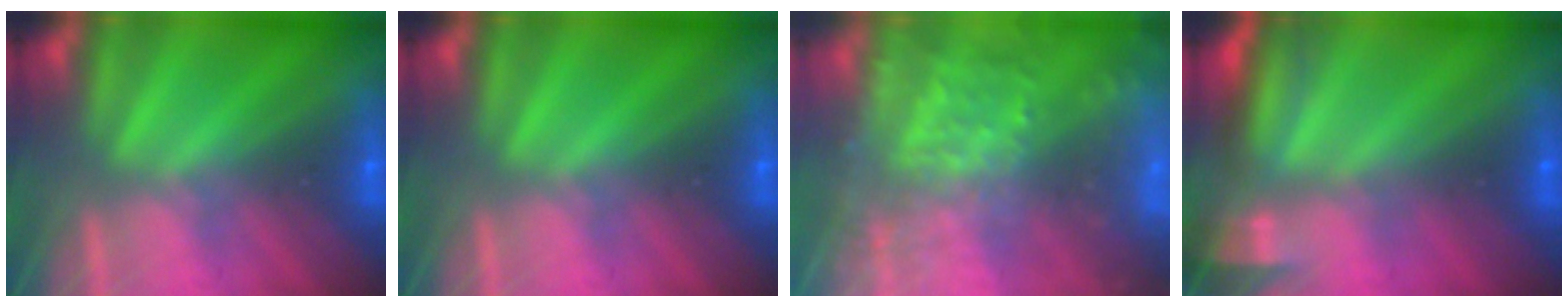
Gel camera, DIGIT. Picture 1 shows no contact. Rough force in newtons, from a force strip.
{"total": 0.0}
{"total": 5.8}
{"total": 7.4}